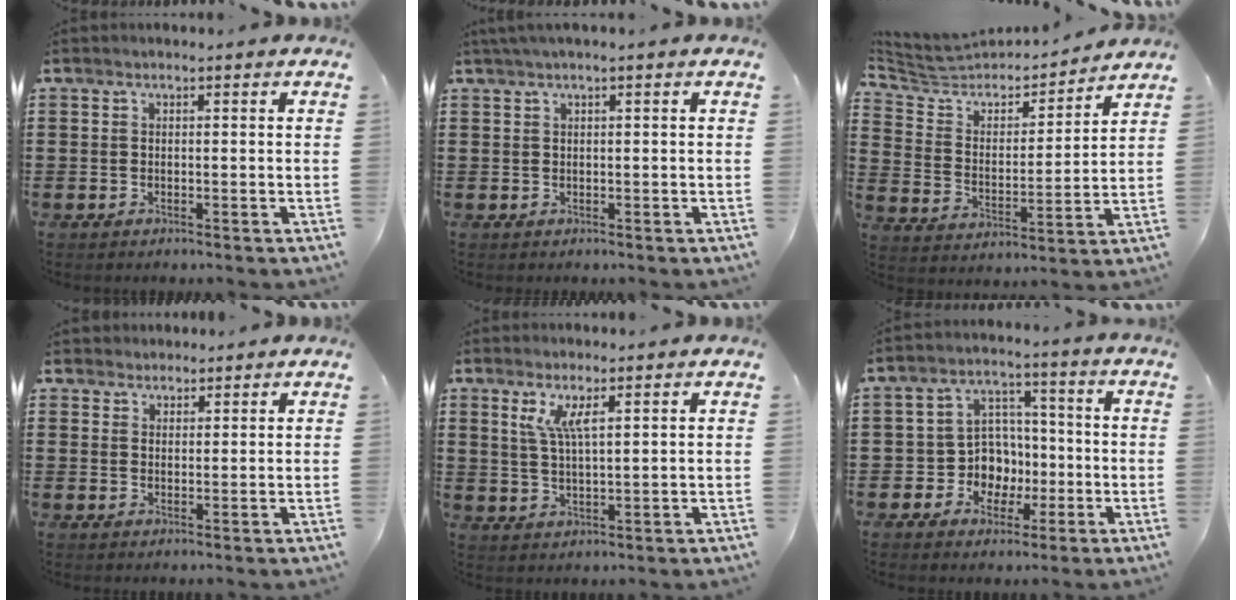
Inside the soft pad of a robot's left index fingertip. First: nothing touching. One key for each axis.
{"total": 1.0, "fx": 0.3, "fy": 0.0, "fz": 1.0, "tx": -0.016, "ty": -0.003, "tz": 0.007}
{"total": 5.0, "fx": 4.5, "fy": 2.0, "fz": 0.7, "tx": -0.048, "ty": -0.037, "tz": 0.071}
{"total": 2.4, "fx": 2.1, "fy": 1.2, "fz": -0.2, "tx": -0.004, "ty": 0.006, "tz": 0.041}
{"total": 4.5, "fx": 2.3, "fy": 1.1, "fz": 3.7, "tx": -0.081, "ty": 0.003, "tz": 0.040}
{"total": 7.3, "fx": -0.9, "fy": 6.8, "fz": 2.5, "tx": -0.061, "ty": 0.012, "tz": -0.010}